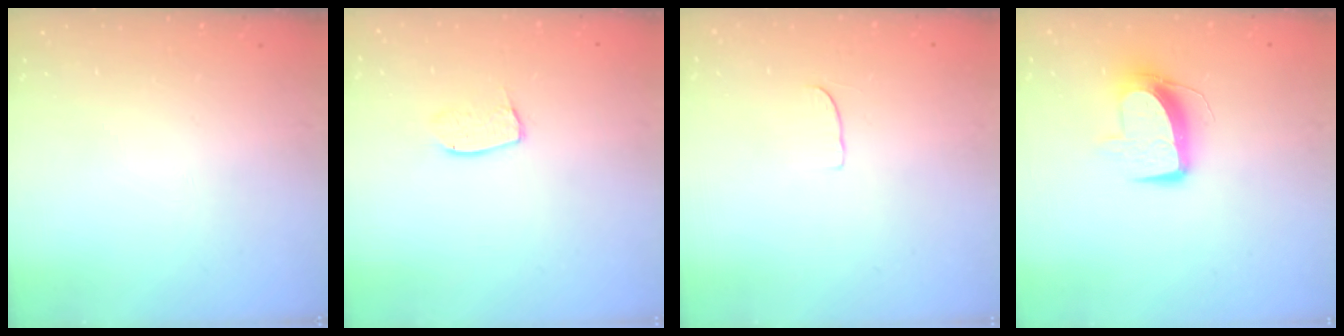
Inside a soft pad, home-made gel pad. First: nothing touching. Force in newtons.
{"total": 6.6, "press": 6.5, "slide": 0.5}
{"total": 4.9, "press": 4.9, "slide": 0.5}
{"total": 10.3, "press": 10.3, "slide": 0.8}